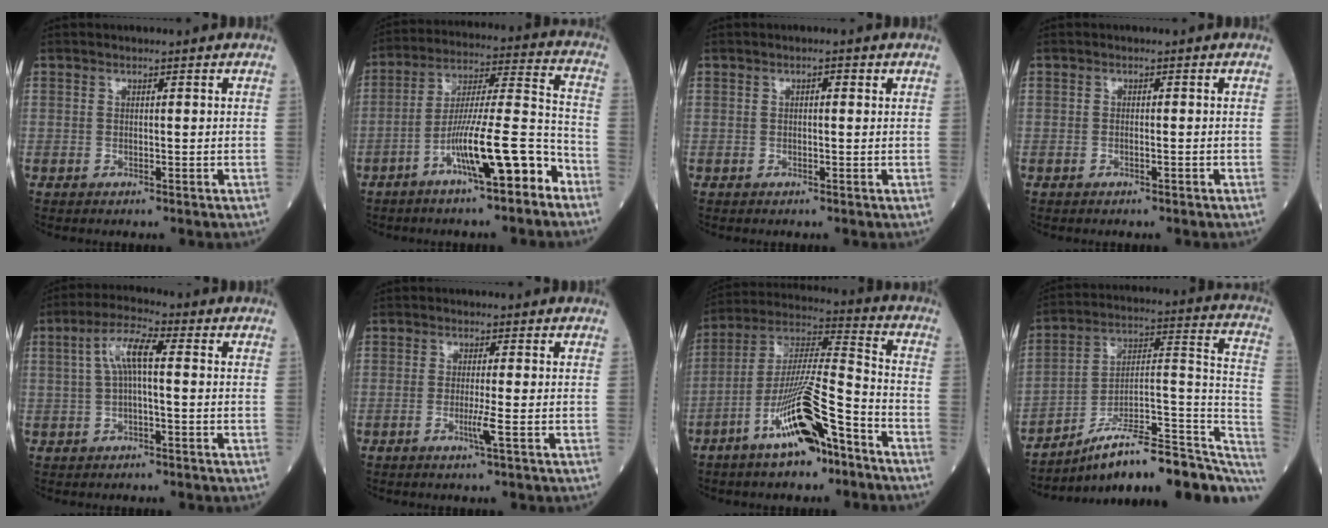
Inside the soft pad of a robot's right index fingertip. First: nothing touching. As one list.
[{"total": 13.6, "force": [-7.3, 1.2, 11.4], "torque": [-0.192, 0.010, -0.124]}, {"total": 0.9, "force": [0.3, 0.4, 0.8], "torque": [-0.010, 0.004, 0.003]}, {"total": 0.5, "force": [-0.4, 0.1, 0.3], "torque": [-0.009, 0.000, -0.005]}, {"total": 6.0, "force": [0.8, 1.2, 5.8], "torque": [-0.120, 0.021, 0.015]}, {"total": 2.3, "force": [-0.8, -0.5, 2.1], "torque": [-0.044, -0.006, -0.015]}, {"total": 14.8, "force": [-8.0, 3.0, 12.1], "torque": [-0.234, 0.005, -0.136]}, {"total": 21.8, "force": [-15.3, 5.7, 14.4], "torque": [-0.136, 0.053, -0.225]}]